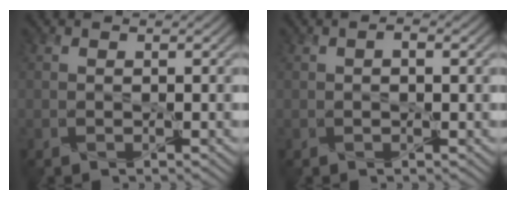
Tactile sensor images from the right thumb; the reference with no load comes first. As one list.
[{"total": 1.0, "force": [0.1, 0.4, 0.8], "torque": [-0.010, -0.002, 0.004]}]